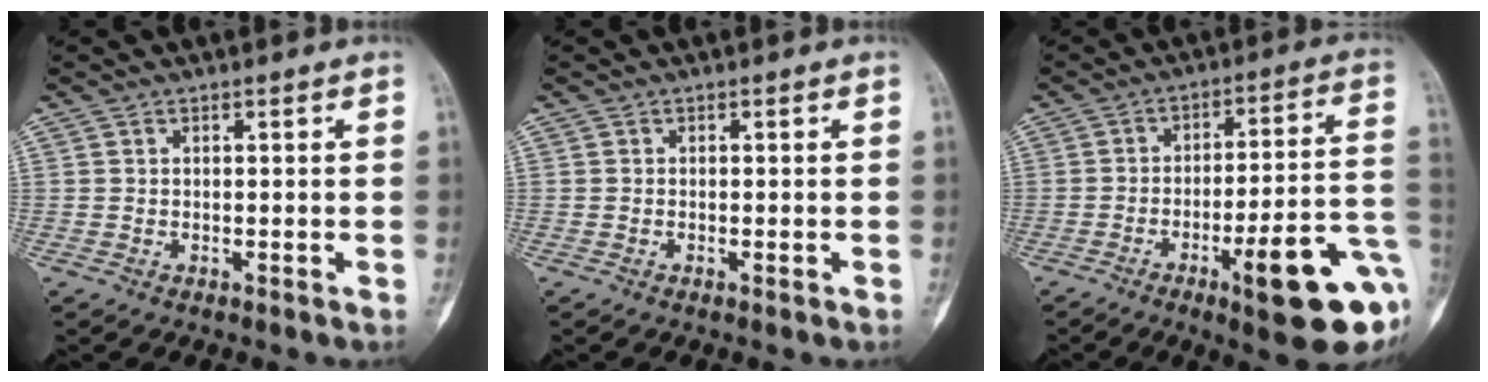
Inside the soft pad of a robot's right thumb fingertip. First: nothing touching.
{"total": 0.0}
{"total": 19.3, "force": [-7.3, 3.9, 17.4], "torque": [-0.187, 0.032, -0.093]}